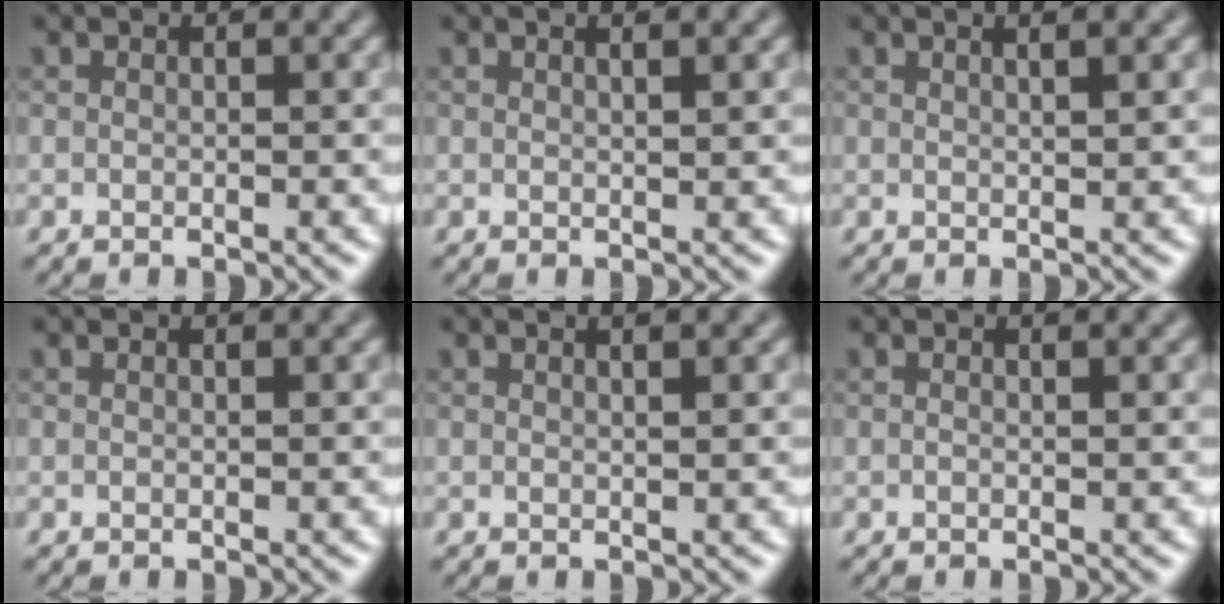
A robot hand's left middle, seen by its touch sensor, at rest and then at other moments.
{"total": 1.7, "force": [0.6, 0.6, 1.4], "torque": [-0.008, 0.008, -0.004]}
{"total": 2.4, "force": [0.9, 0.9, 2.1], "torque": [-0.008, 0.010, -0.008]}
{"total": 0.0}
{"total": 1.3, "force": [0.4, 0.5, 1.1], "torque": [-0.008, 0.007, -0.002]}
{"total": 0.6, "force": [-0.3, 0.1, 0.6], "torque": [-0.007, 0.003, -0.004]}